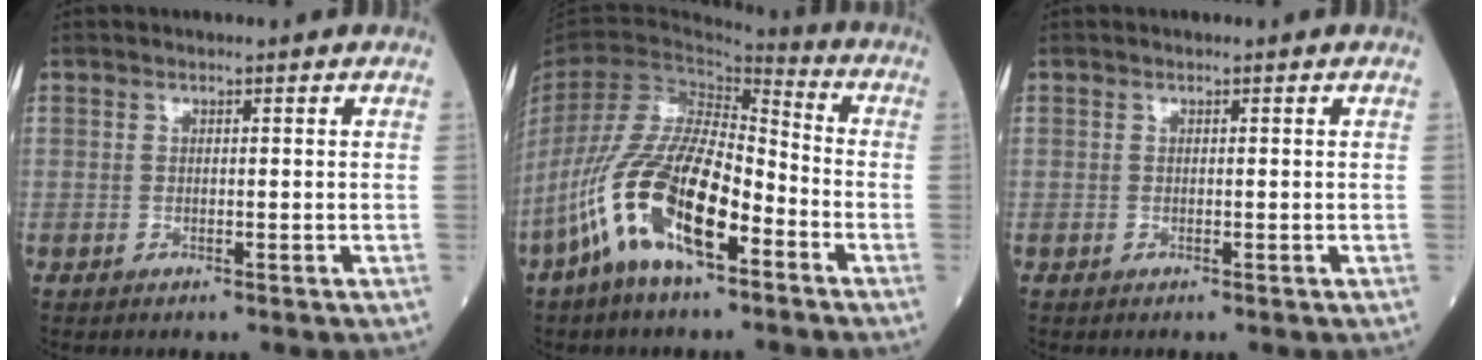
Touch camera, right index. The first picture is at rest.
{"total": 16.4, "force": [-8.0, 4.8, 13.4], "torque": [-0.279, -0.001, -0.147]}
{"total": 0.0}